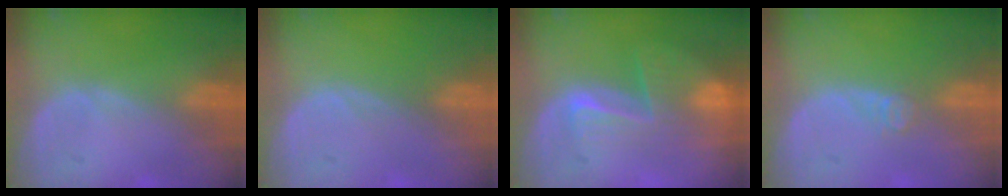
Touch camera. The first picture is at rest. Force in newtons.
{"total": 0.0}
{"total": 8.5, "press": 7.1, "slide": 4.6}
{"total": 2.0, "press": 1.6, "slide": 1.1}